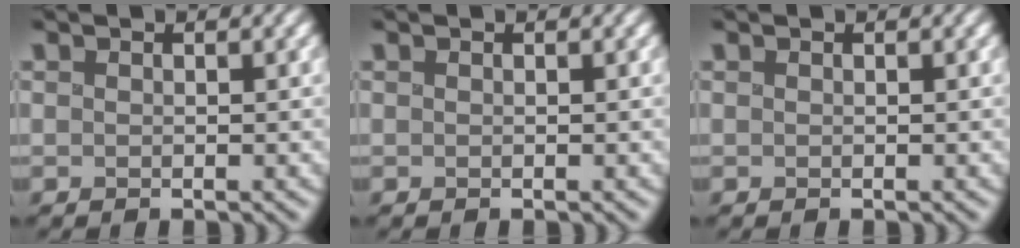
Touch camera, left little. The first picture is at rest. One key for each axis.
{"total": 0.0}
{"total": 0.0}